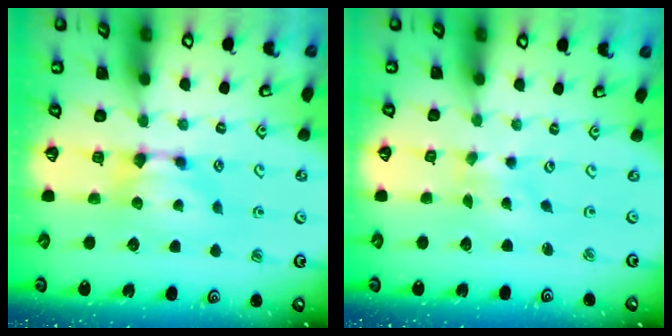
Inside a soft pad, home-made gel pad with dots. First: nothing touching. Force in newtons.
{"total": 4.0, "press": 4.0, "slide": 0.8}